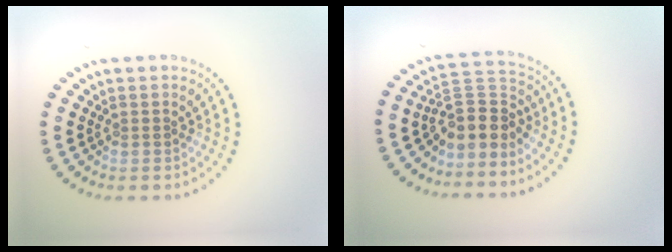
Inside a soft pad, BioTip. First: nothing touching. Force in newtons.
{"total": 3.8, "press": 3.1, "slide": 2.2}